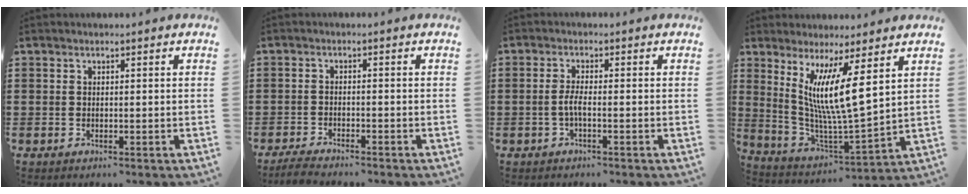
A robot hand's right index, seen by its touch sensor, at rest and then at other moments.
{"total": 2.6, "force": [-2.6, 0.1, 0.3], "torque": [-0.015, 0.000, -0.054]}
{"total": 2.6, "force": [-0.9, 0.4, 2.4], "torque": [-0.067, -0.008, -0.024]}
{"total": 9.9, "force": [4.2, 0.0, 9.0], "torque": [-0.188, -0.029, 0.070]}